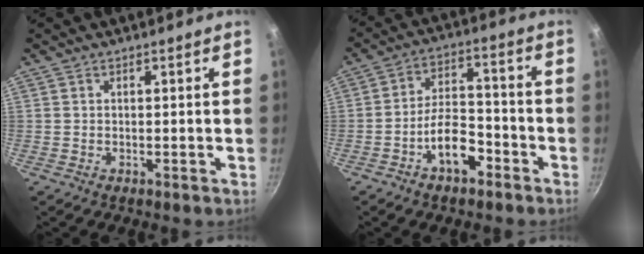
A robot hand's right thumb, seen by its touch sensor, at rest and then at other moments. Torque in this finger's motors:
{"motor_torque": [-0.07, 0.31, -0.02, -0.05, 0.06]}